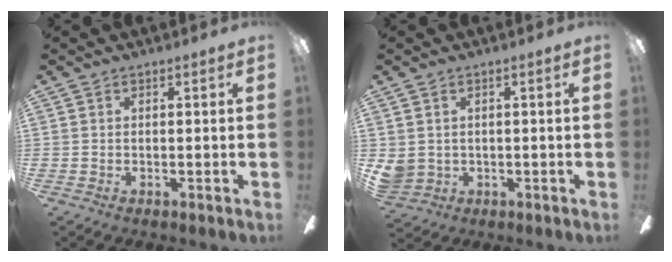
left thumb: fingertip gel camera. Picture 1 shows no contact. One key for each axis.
{"total": 3.3, "fx": 0.5, "fy": 3.1, "fz": 1.0, "tx": -0.031, "ty": 0.002, "tz": 0.010}